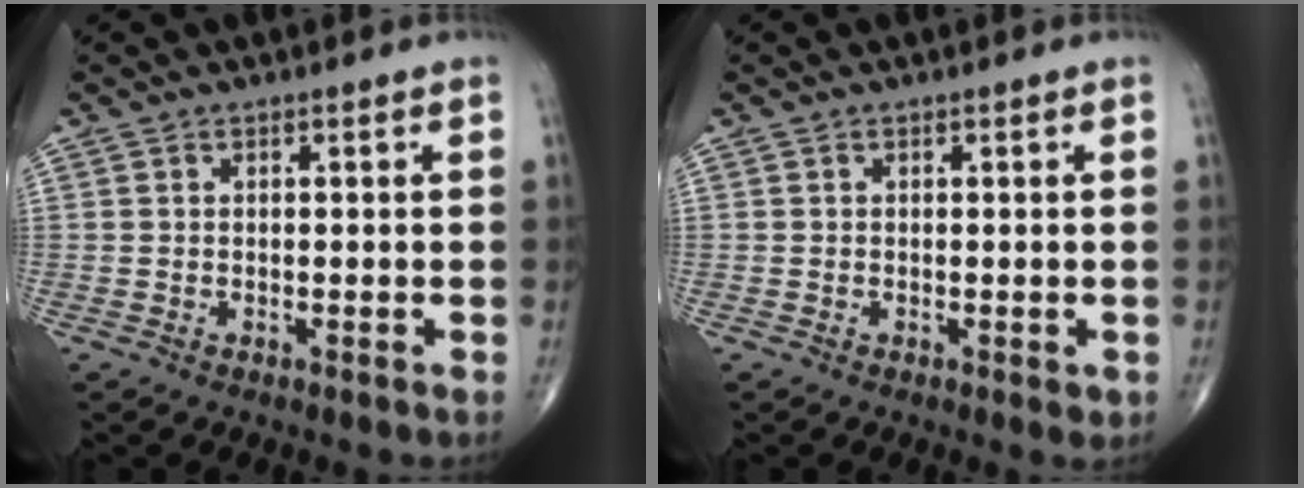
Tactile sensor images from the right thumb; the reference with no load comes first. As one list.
[{"total": 0.9, "force": [-0.1, 0.5, 0.8], "torque": [-0.005, -0.001, -0.002]}]